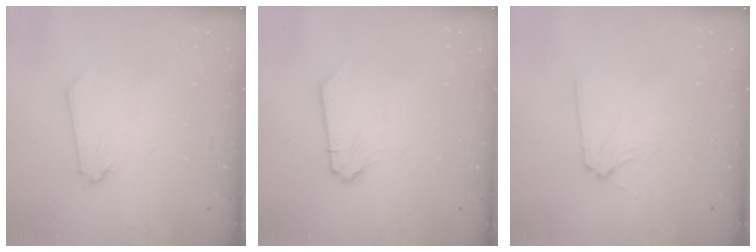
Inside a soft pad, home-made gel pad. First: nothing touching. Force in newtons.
{"total": 0.0}
{"total": 2.8, "press": 2.8, "slide": 0.6}